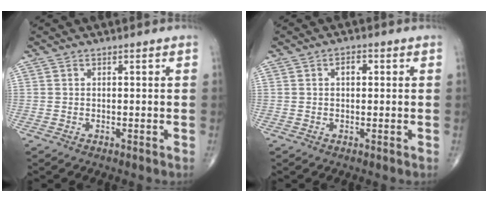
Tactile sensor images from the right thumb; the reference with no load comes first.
{"total": 2.3, "force": [0.5, 1.3, 1.8], "torque": [-0.026, 0.008, 0.006]}